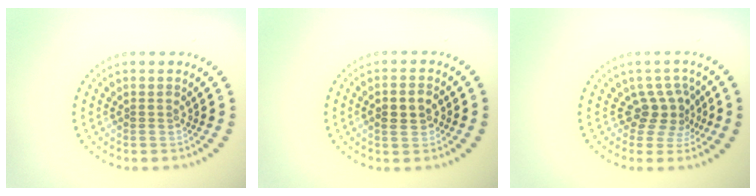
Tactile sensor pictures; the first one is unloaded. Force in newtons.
{"total": 2.6, "press": 2.6, "slide": 0.4}
{"total": 2.9, "press": 2.1, "slide": 2.0}